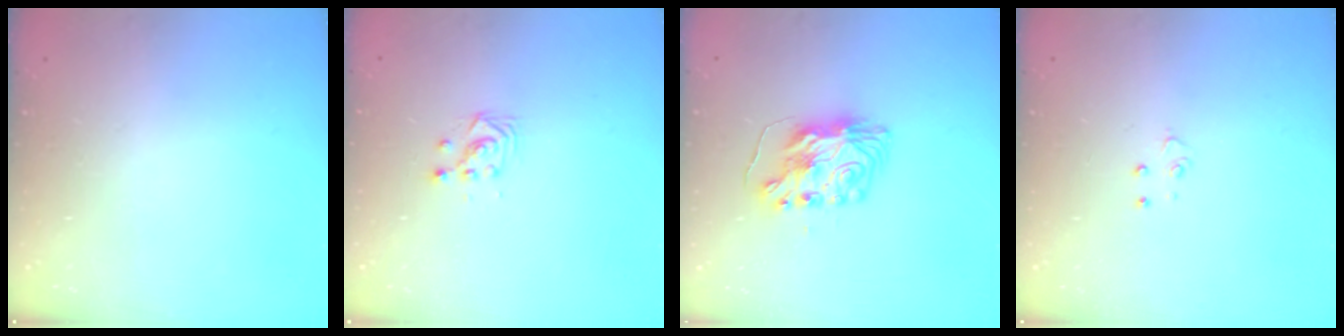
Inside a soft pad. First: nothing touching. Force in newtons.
{"total": 3.0, "press": 3.0, "slide": 0.2}
{"total": 9.0, "press": 9.0, "slide": 0.6}
{"total": 3.2, "press": 3.2, "slide": 0.3}